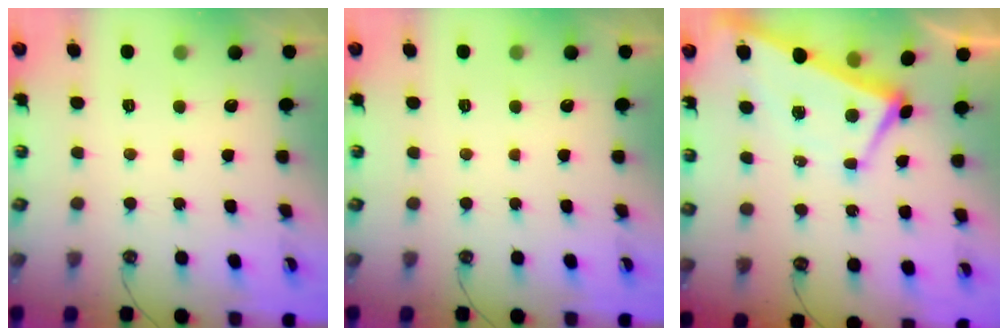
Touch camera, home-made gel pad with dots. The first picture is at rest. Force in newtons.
{"total": 0.0}
{"total": 1.9, "press": 1.7, "slide": 0.8}